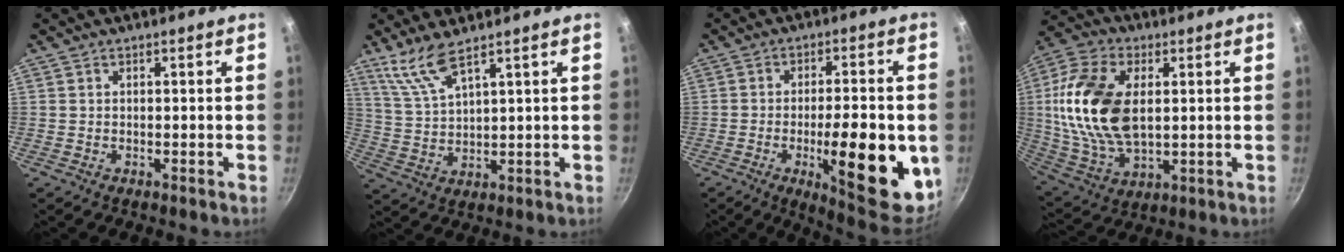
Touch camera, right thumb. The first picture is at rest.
{"total": 7.0, "force": [5.2, 0.8, 4.6], "torque": [-0.099, -0.032, 0.120]}
{"total": 20.0, "force": [-4.6, 6.3, 18.4], "torque": [-0.222, 0.003, -0.057]}
{"total": 19.5, "force": [2.7, 11.4, 15.6], "torque": [-0.294, -0.005, 0.055]}